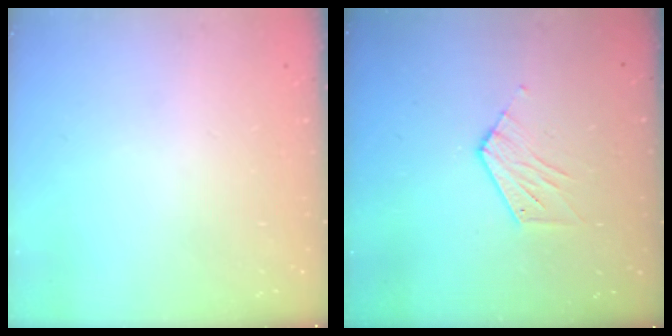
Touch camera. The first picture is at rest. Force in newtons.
{"total": 6.1, "press": 6.1, "slide": 0.3}